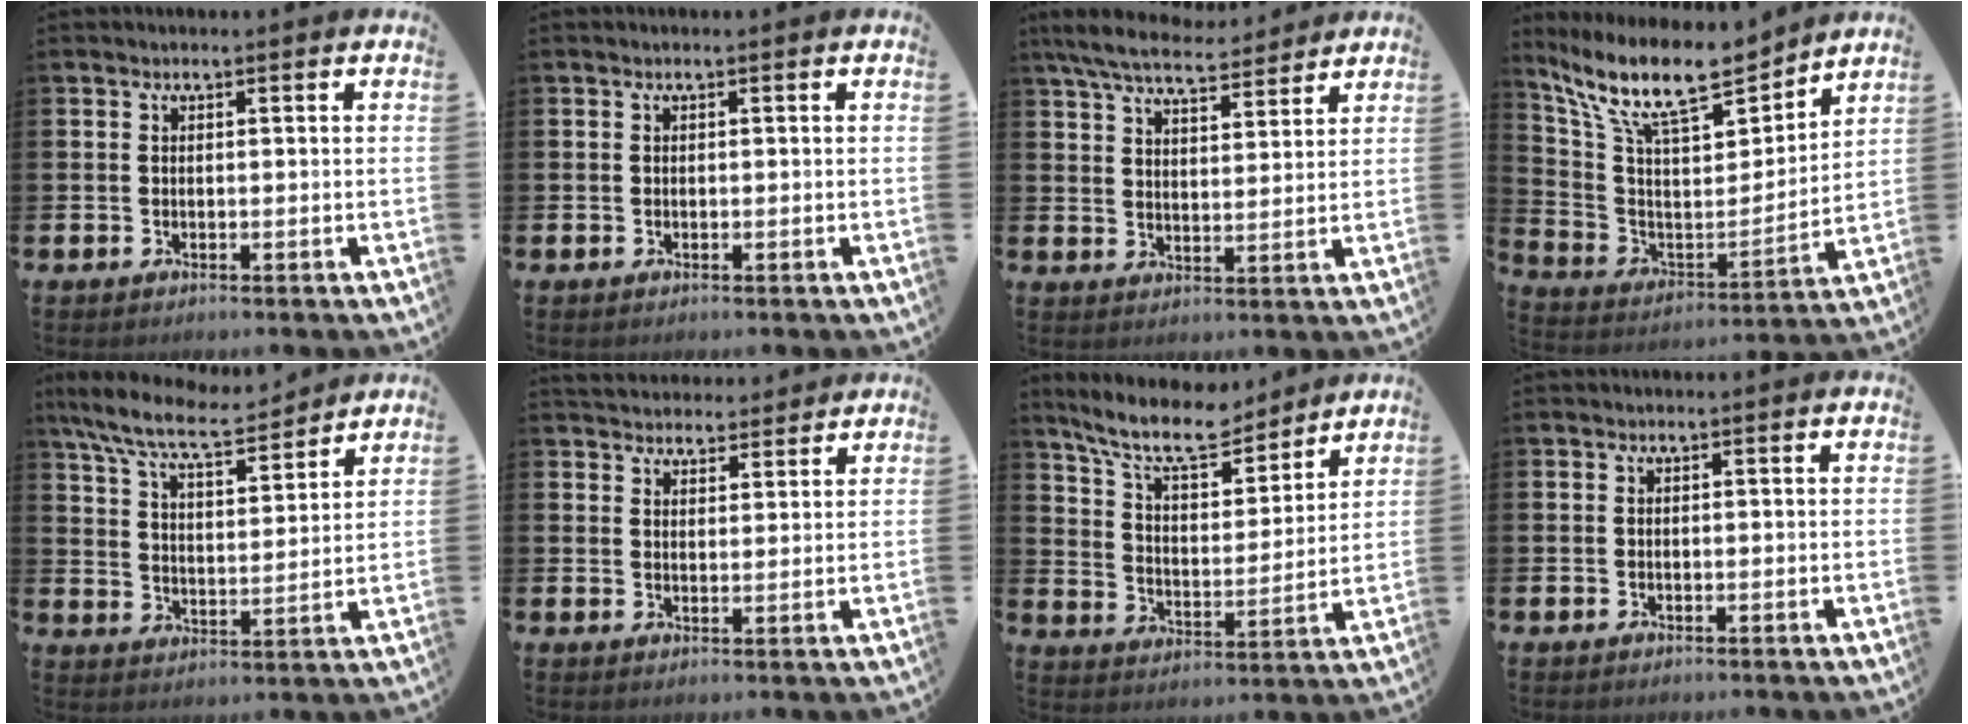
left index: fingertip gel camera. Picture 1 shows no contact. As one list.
[{"total": 0.0}, {"total": 7.1, "force": [6.5, 1.4, 2.2], "torque": [-0.058, -0.033, 0.115]}, {"total": 13.0, "force": [11.0, 3.2, 6.0], "torque": [-0.158, -0.069, 0.194]}, {"total": 8.8, "force": [8.0, 1.3, 3.5], "torque": [-0.102, -0.043, 0.141]}, {"total": 3.8, "force": [3.7, 1.0, -0.1], "torque": [0.004, -0.020, 0.066]}, {"total": 10.1, "force": [8.9, 2.7, 3.9], "torque": [-0.095, -0.055, 0.155]}, {"total": 0.0}]